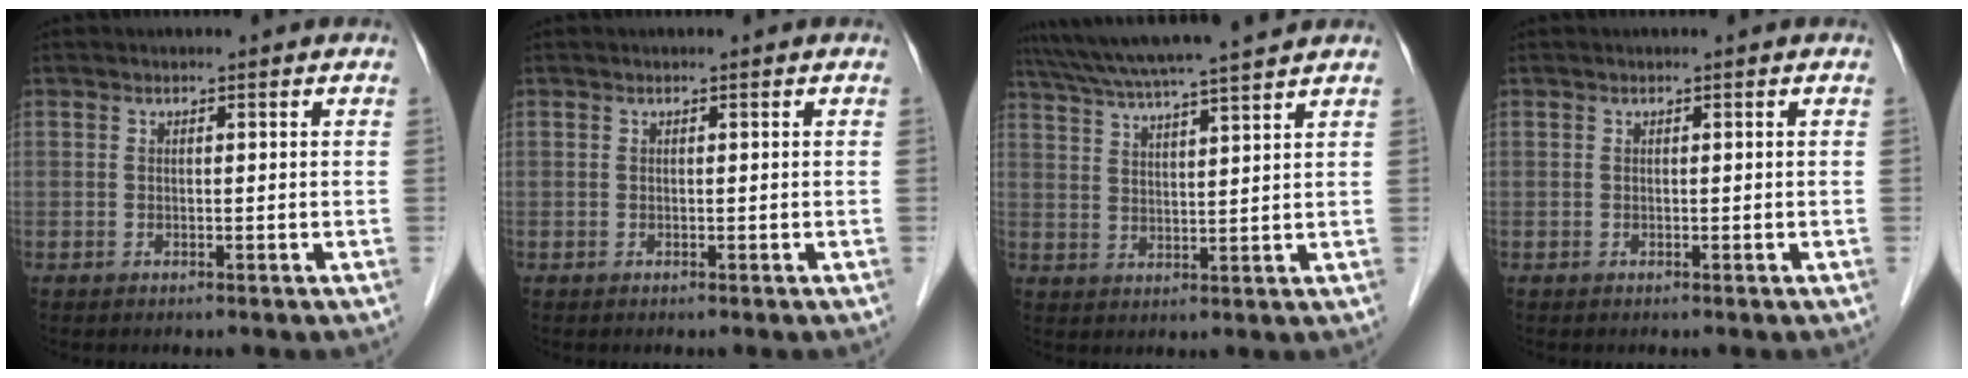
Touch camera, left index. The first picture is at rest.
{"total": 0.0}
{"total": 13.7, "force": [12.0, -1.0, 6.5], "torque": [-0.118, 0.022, 0.181]}
{"total": 0.0}